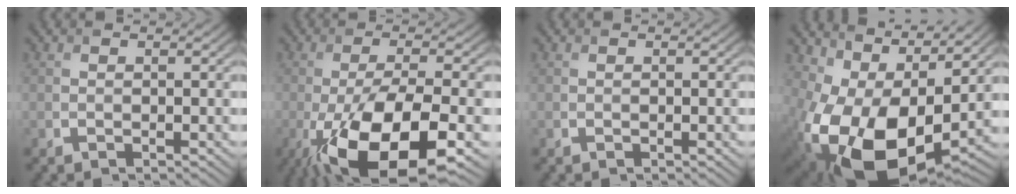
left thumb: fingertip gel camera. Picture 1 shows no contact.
{"total": 15.4, "force": [-6.3, 5.5, 12.9], "torque": [-0.246, -0.026, -0.102]}
{"total": 0.0}
{"total": 16.4, "force": [0.4, 10.1, 12.9], "torque": [-0.236, -0.039, 0.032]}